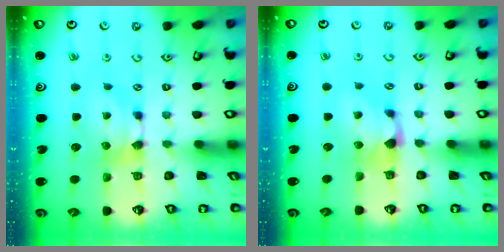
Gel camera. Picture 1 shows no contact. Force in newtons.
{"total": 1.3, "press": 0.4, "slide": 1.2}